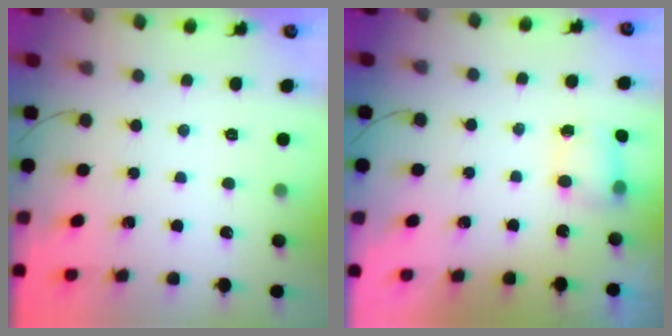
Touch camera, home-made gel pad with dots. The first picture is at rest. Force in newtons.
{"total": 5.0, "press": 4.9, "slide": 0.5}